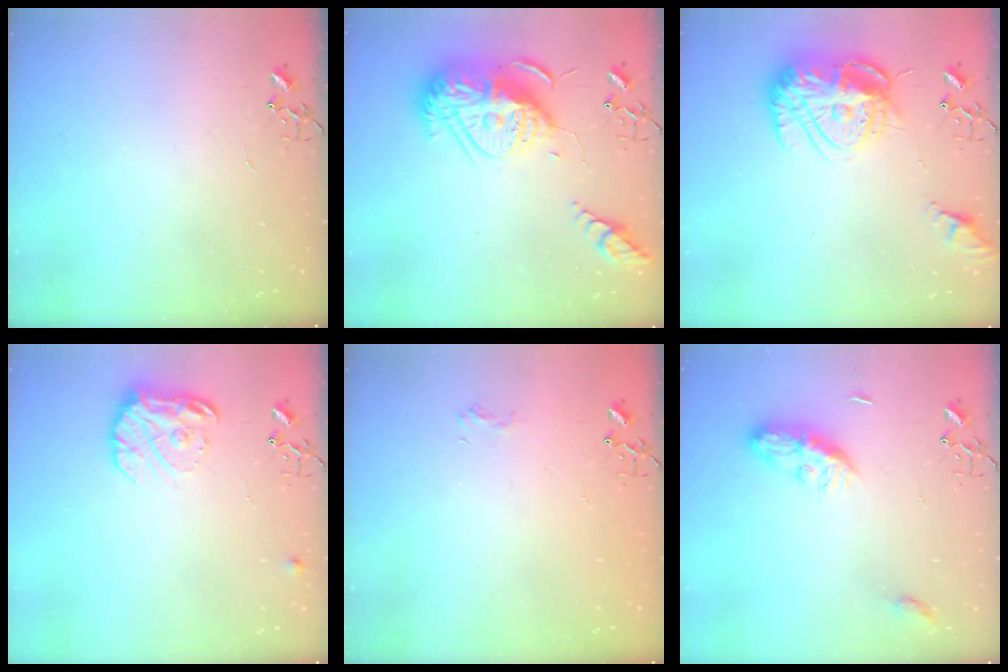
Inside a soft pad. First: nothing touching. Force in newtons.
{"total": 18.9, "press": 18.8, "slide": 2.1}
{"total": 17.2, "press": 17.1, "slide": 1.8}
{"total": 13.9, "press": 13.8, "slide": 1.0}
{"total": 5.8, "press": 5.8, "slide": 0.7}
{"total": 8.9, "press": 8.9, "slide": 0.2}